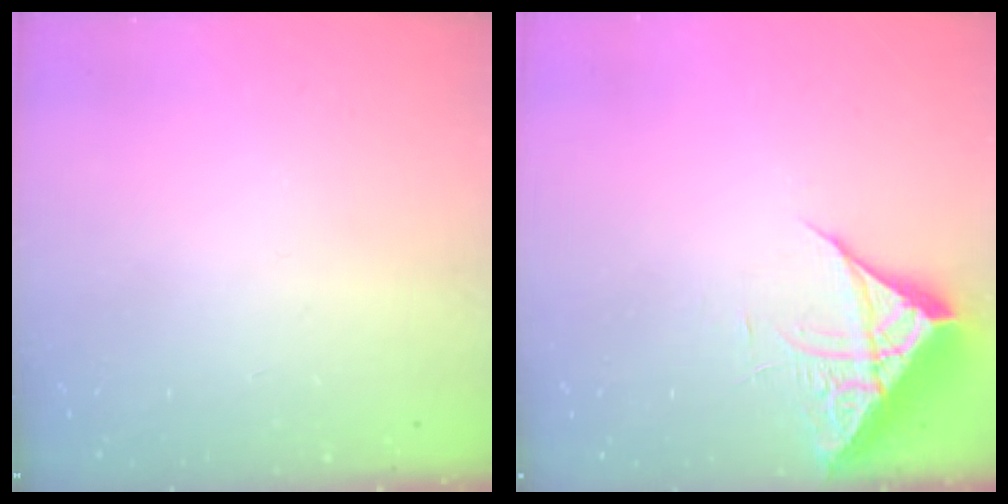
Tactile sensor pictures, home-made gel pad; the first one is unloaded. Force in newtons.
{"total": 7.3, "press": 7.2, "slide": 0.3}